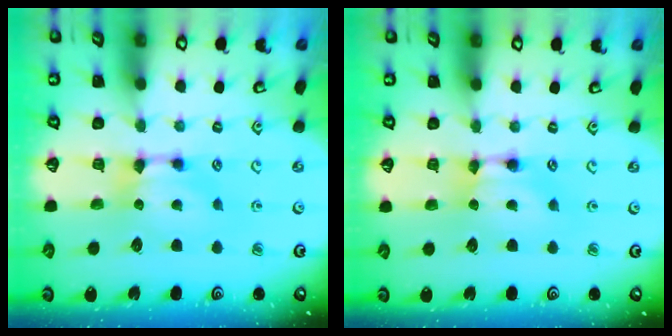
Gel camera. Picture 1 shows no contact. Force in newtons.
{"total": 1.2, "press": 1.2, "slide": 0.2}